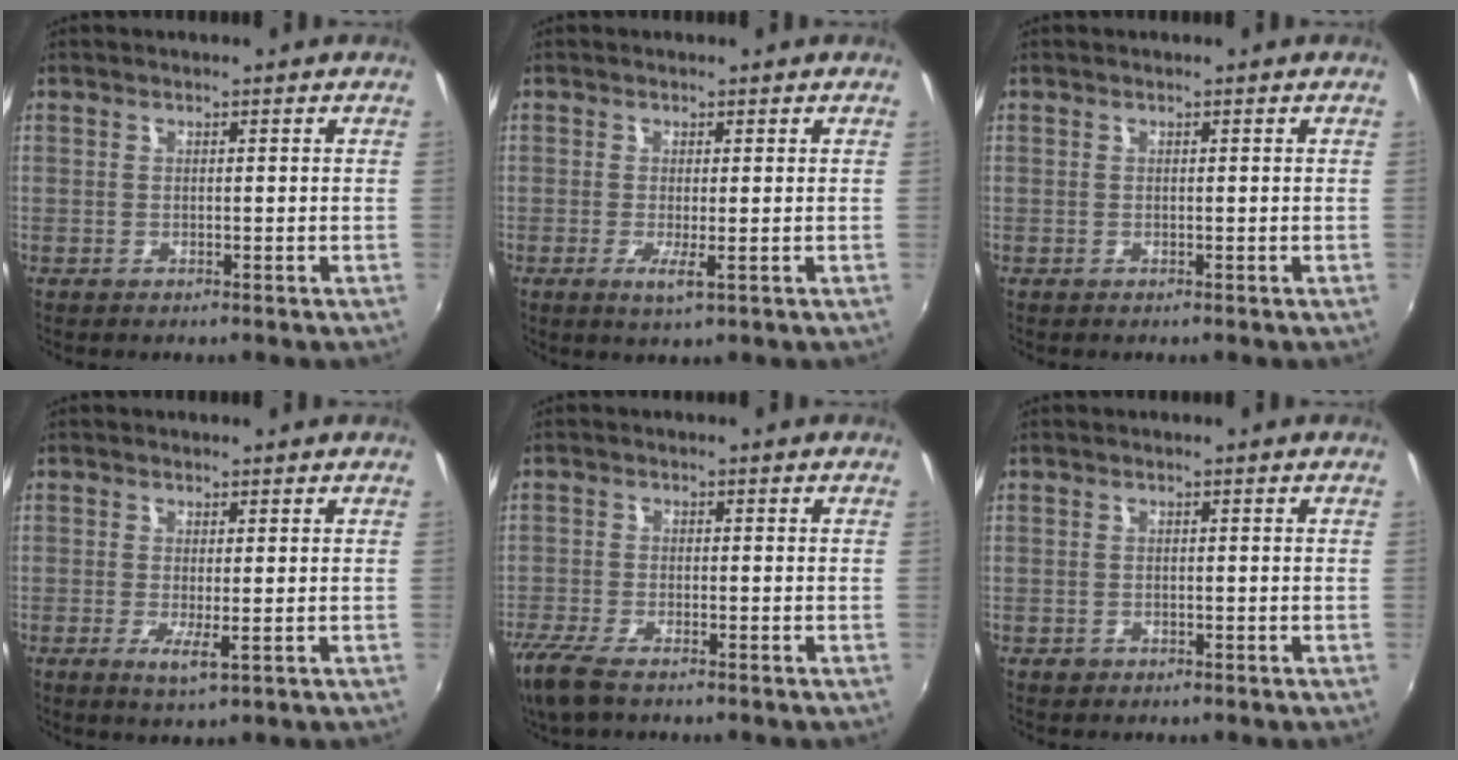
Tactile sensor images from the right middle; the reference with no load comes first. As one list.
[{"total": 2.7, "force": [-0.6, 0.0, 2.6], "torque": [-0.052, -0.009, -0.010]}, {"total": 0.0}, {"total": 3.2, "force": [-0.7, 0.3, 3.2], "torque": [-0.063, -0.011, -0.010]}, {"total": 9.0, "force": [-6.5, 2.6, 5.6], "torque": [-0.142, -0.037, -0.128]}, {"total": 1.1, "force": [-0.7, 0.8, 0.4], "torque": [-0.010, -0.002, -0.008]}]